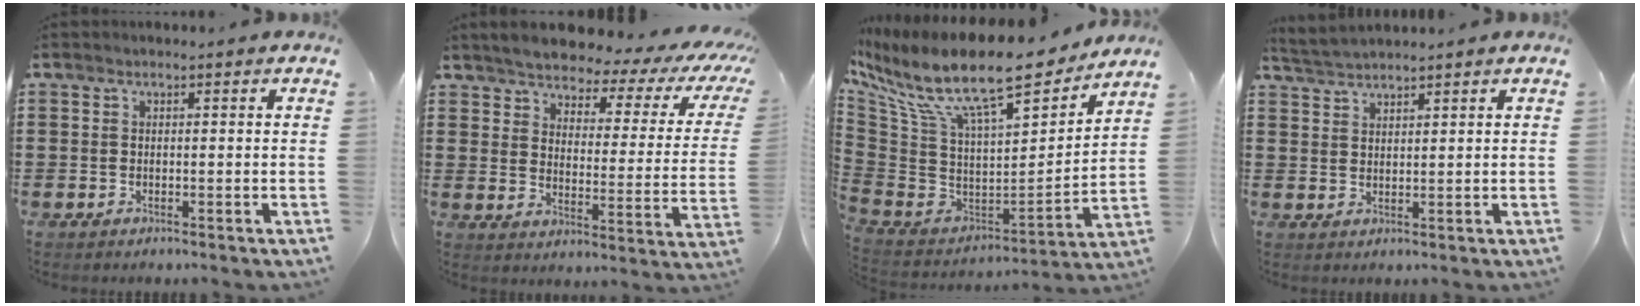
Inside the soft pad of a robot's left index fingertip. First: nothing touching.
{"total": 4.0, "force": [3.7, 0.6, 1.2], "torque": [-0.051, -0.033, 0.056]}
{"total": 15.8, "force": [10.7, 4.3, 10.8], "torque": [-0.242, -0.073, 0.174]}
{"total": 2.2, "force": [2.1, -0.3, 0.0], "torque": [-0.007, -0.002, 0.041]}